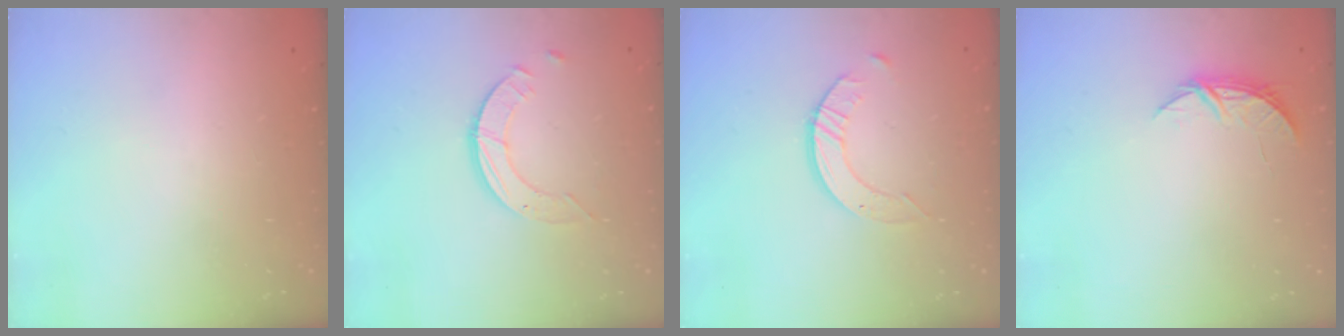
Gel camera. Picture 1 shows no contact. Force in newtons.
{"total": 3.6, "press": 3.6, "slide": 0.4}
{"total": 3.5, "press": 3.5, "slide": 0.3}
{"total": 5.1, "press": 5.1, "slide": 0.6}